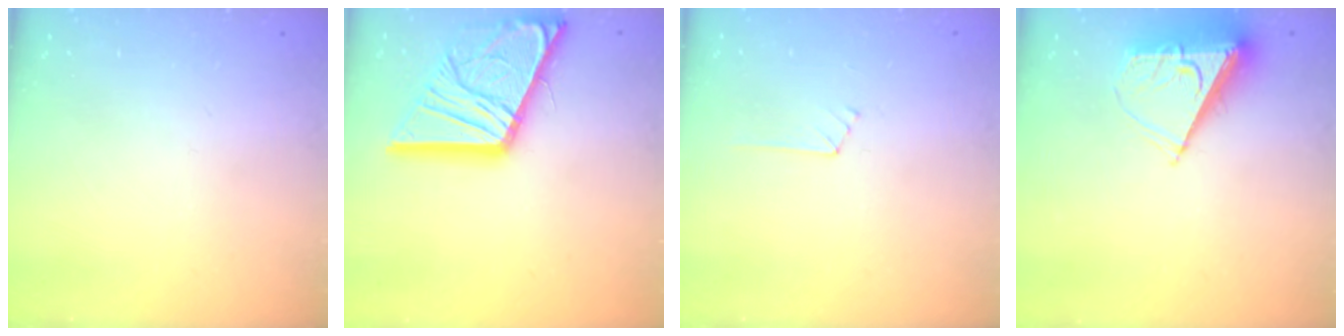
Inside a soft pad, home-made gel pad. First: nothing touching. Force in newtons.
{"total": 22.3, "press": 22.1, "slide": 2.5}
{"total": 3.6, "press": 3.6, "slide": 0.4}
{"total": 8.5, "press": 8.5, "slide": 0.5}